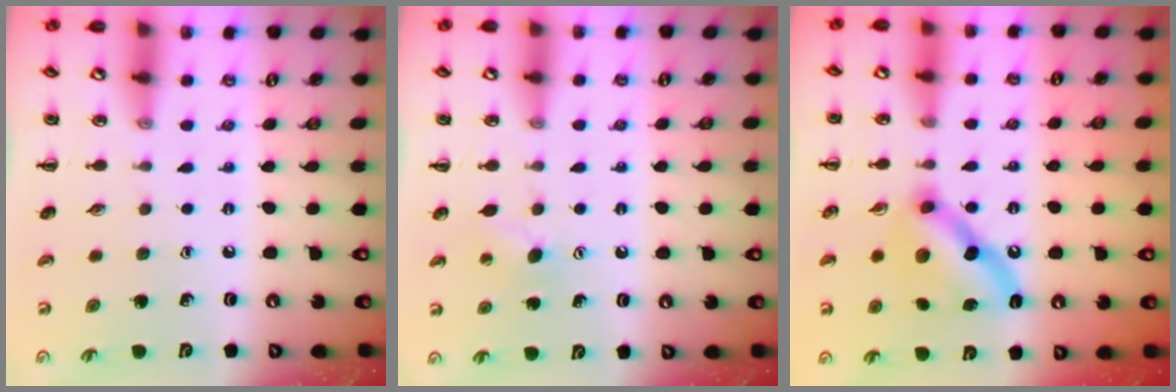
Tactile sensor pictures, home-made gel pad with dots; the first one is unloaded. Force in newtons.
{"total": 5.1, "press": 5.0, "slide": 0.9}
{"total": 11.7, "press": 11.7, "slide": 1.2}